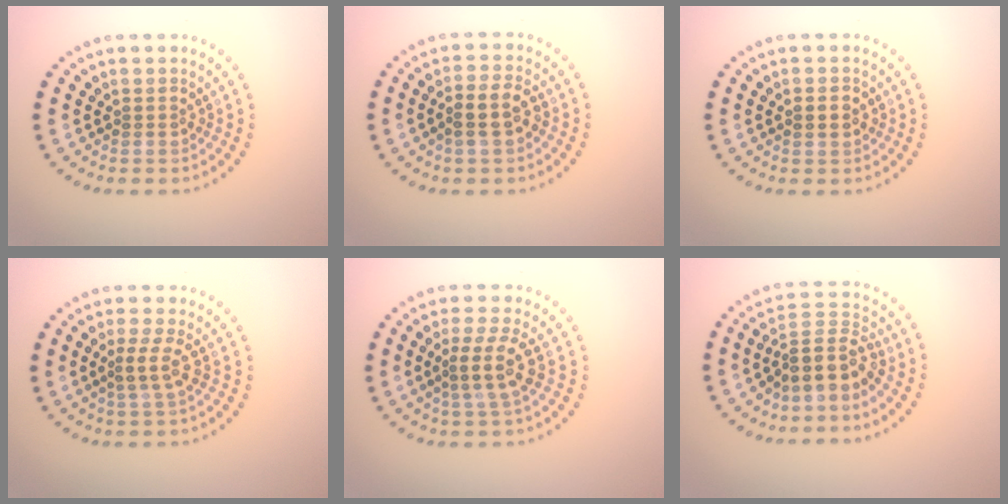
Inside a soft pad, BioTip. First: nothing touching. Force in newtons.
{"total": 2.9, "press": 2.8, "slide": 0.8}
{"total": 1.9, "press": 1.9, "slide": 0.1}
{"total": 1.8, "press": 1.4, "slide": 1.0}
{"total": 3.0, "press": 2.3, "slide": 1.9}
{"total": 4.0, "press": 3.2, "slide": 2.5}